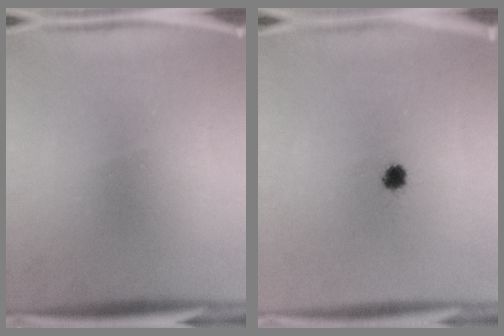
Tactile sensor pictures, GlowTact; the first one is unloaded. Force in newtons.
{"total": 2.4}